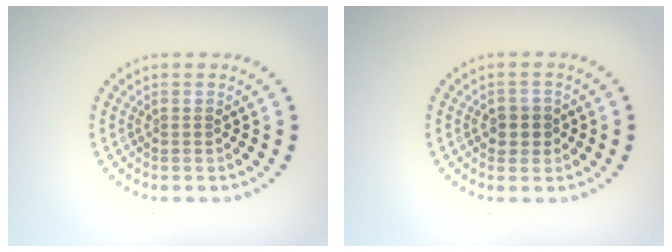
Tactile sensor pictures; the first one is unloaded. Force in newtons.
{"total": 1.9, "press": 1.8, "slide": 0.6}